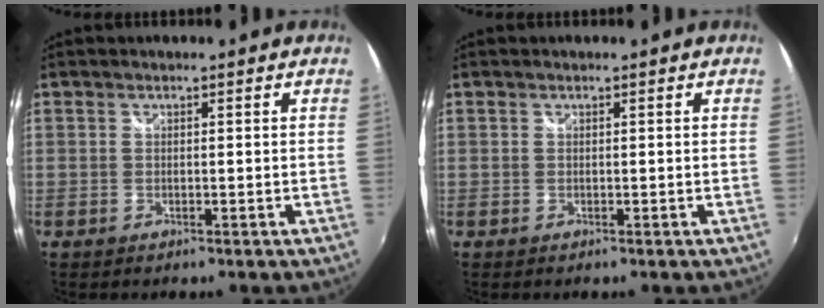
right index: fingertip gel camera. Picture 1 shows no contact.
{"total": 0.0}